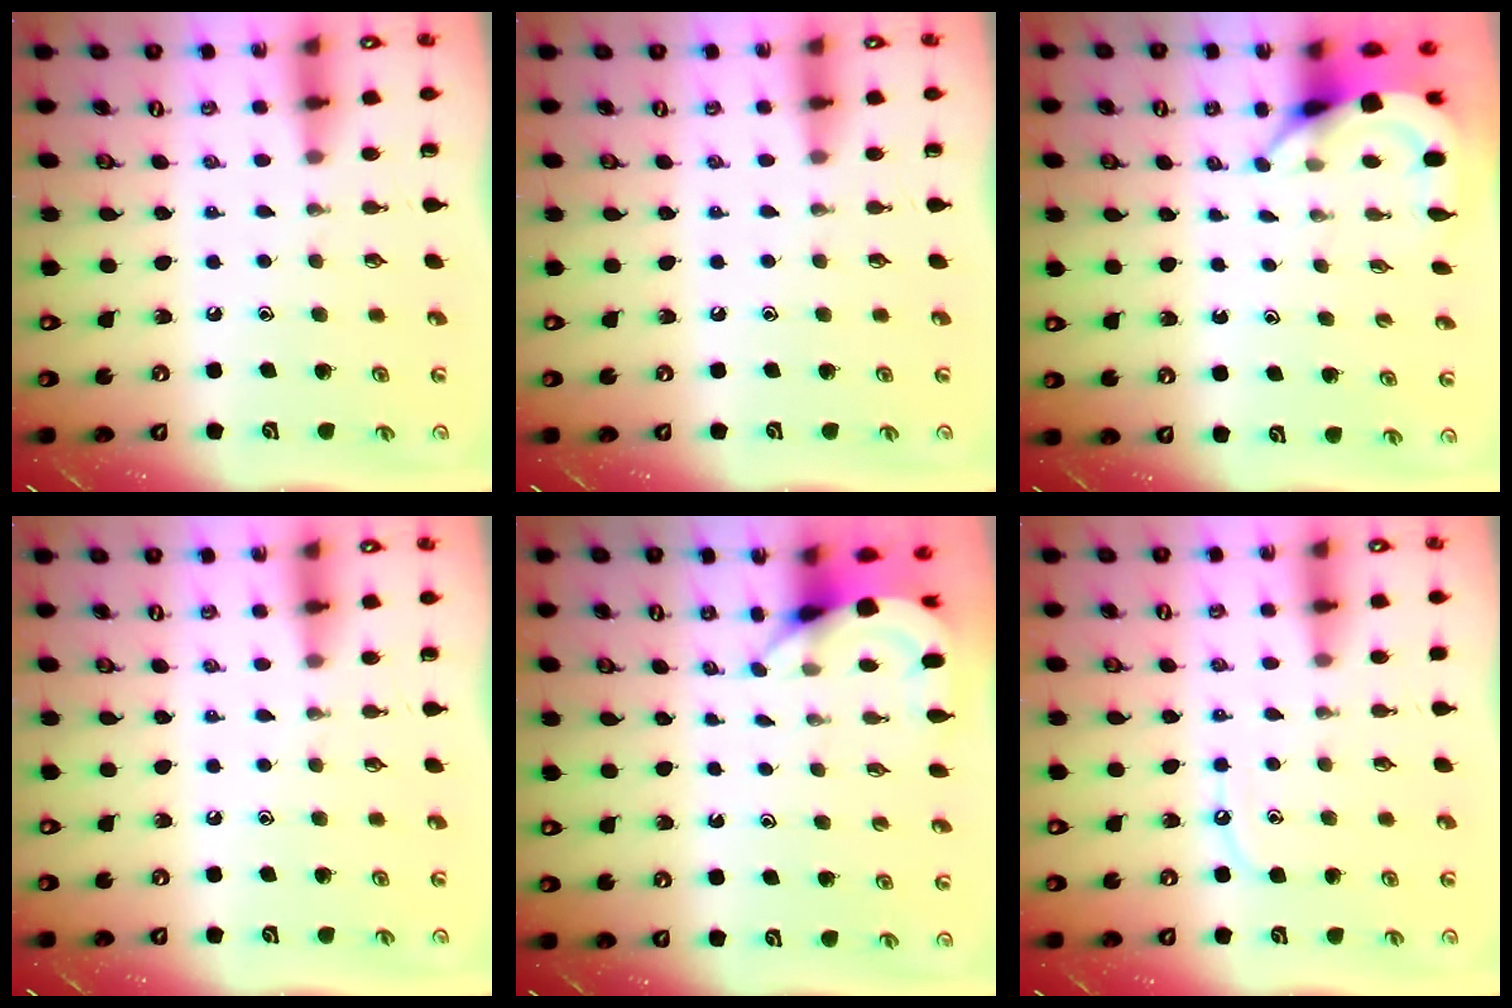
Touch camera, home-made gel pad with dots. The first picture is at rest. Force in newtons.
{"total": 0.0}
{"total": 3.8, "press": 3.8, "slide": 0.2}
{"total": 0.0}
{"total": 3.7, "press": 3.7, "slide": 0.2}
{"total": 5.7, "press": 5.6, "slide": 0.6}